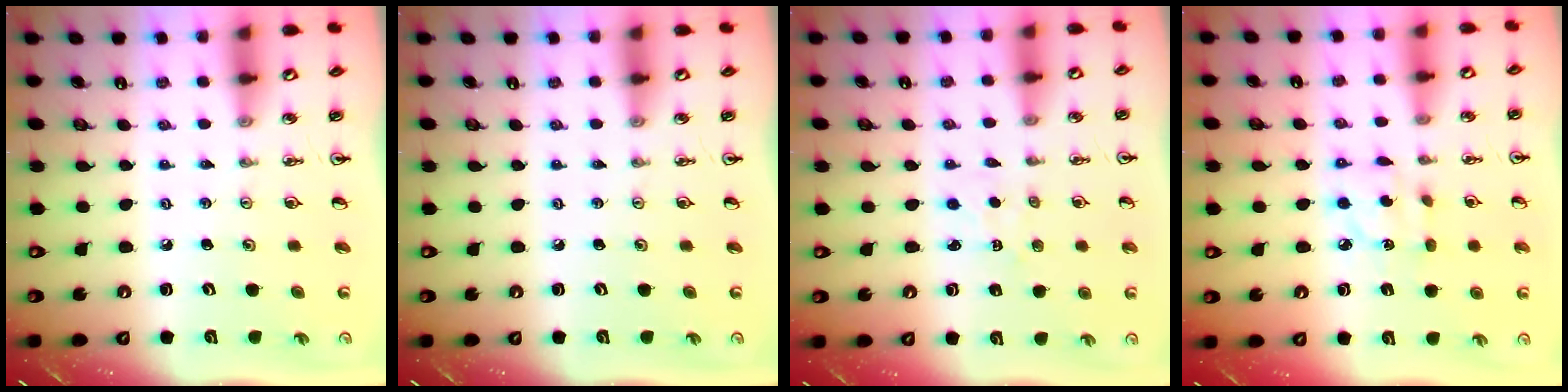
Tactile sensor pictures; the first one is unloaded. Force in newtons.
{"total": 0.0}
{"total": 1.3, "press": 1.3, "slide": 0.2}
{"total": 4.9, "press": 4.9, "slide": 0.2}